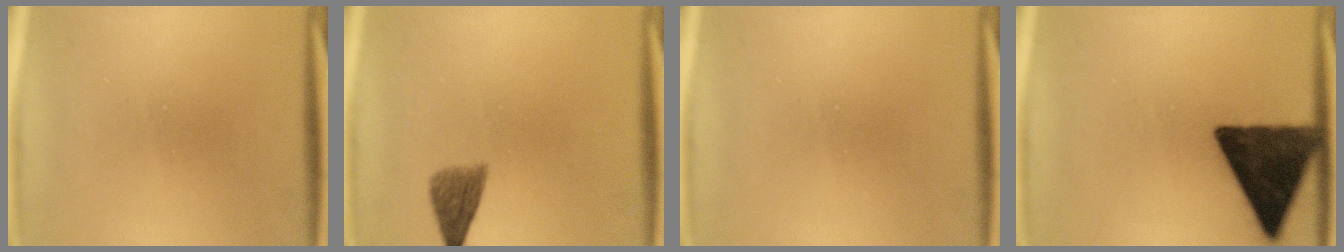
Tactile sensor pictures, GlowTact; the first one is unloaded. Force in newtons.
{"total": 4.3}
{"total": 0.0}
{"total": 12.2}